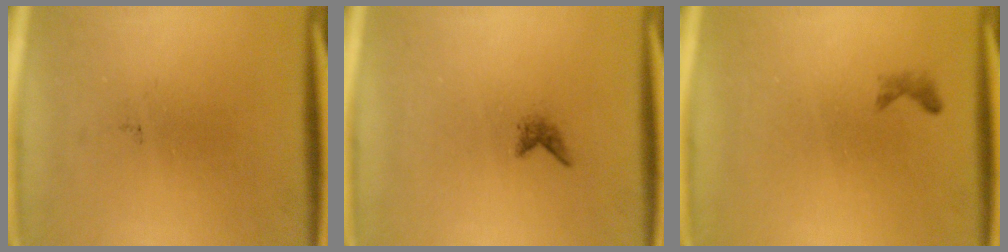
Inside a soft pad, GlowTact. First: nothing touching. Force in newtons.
{"total": 0.8}
{"total": 0.6}